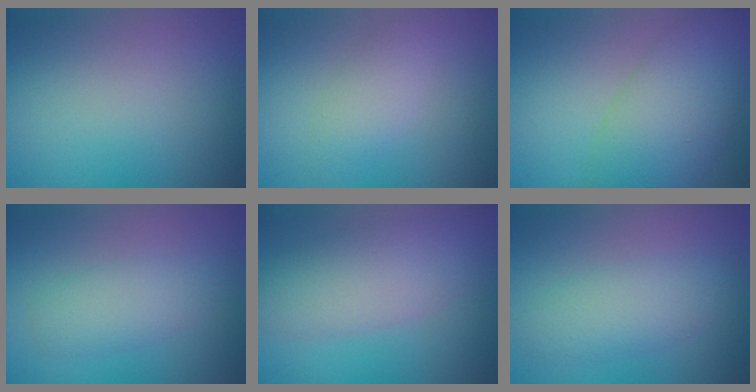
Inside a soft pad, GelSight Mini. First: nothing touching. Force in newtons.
{"total": 2.2, "press": 2.2, "slide": 0.0}
{"total": 7.2, "press": 7.2, "slide": 0.3}
{"total": 2.9, "press": 2.9, "slide": 0.1}
{"total": 5.3, "press": 5.3, "slide": 0.4}
{"total": 3.5, "press": 3.5, "slide": 0.2}